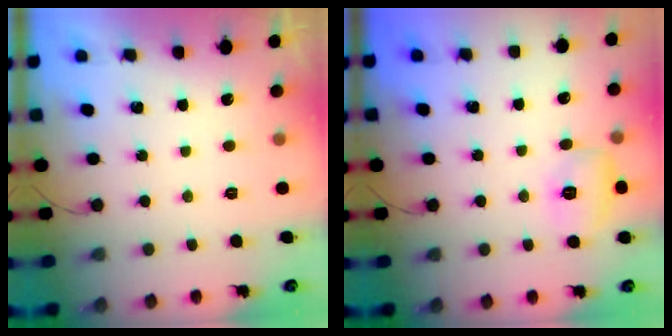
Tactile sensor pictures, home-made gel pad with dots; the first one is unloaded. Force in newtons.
{"total": 6.8, "press": 6.6, "slide": 1.7}